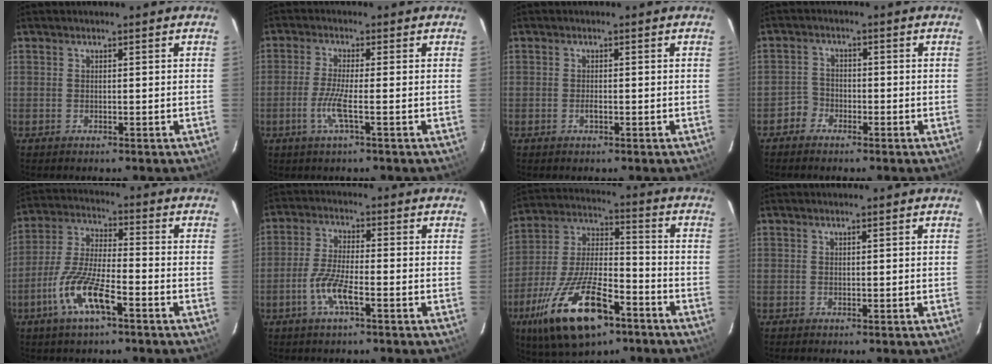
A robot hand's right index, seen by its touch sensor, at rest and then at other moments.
{"total": 4.6, "force": [-1.9, -0.4, 4.2], "torque": [-0.096, -0.008, -0.039]}
{"total": 1.0, "force": [-0.5, 0.4, 0.8], "torque": [-0.015, -0.001, -0.008]}
{"total": 2.8, "force": [-1.8, 2.1, -0.3], "torque": [0.007, 0.014, -0.036]}
{"total": 11.7, "force": [-5.9, 2.8, 9.7], "torque": [-0.208, -0.008, -0.116]}
{"total": 6.6, "force": [-3.1, 1.2, 5.7], "torque": [-0.123, -0.004, -0.062]}
{"total": 21.5, "force": [-11.8, 8.6, 15.8], "torque": [-0.317, -0.025, -0.201]}
{"total": 0.0}